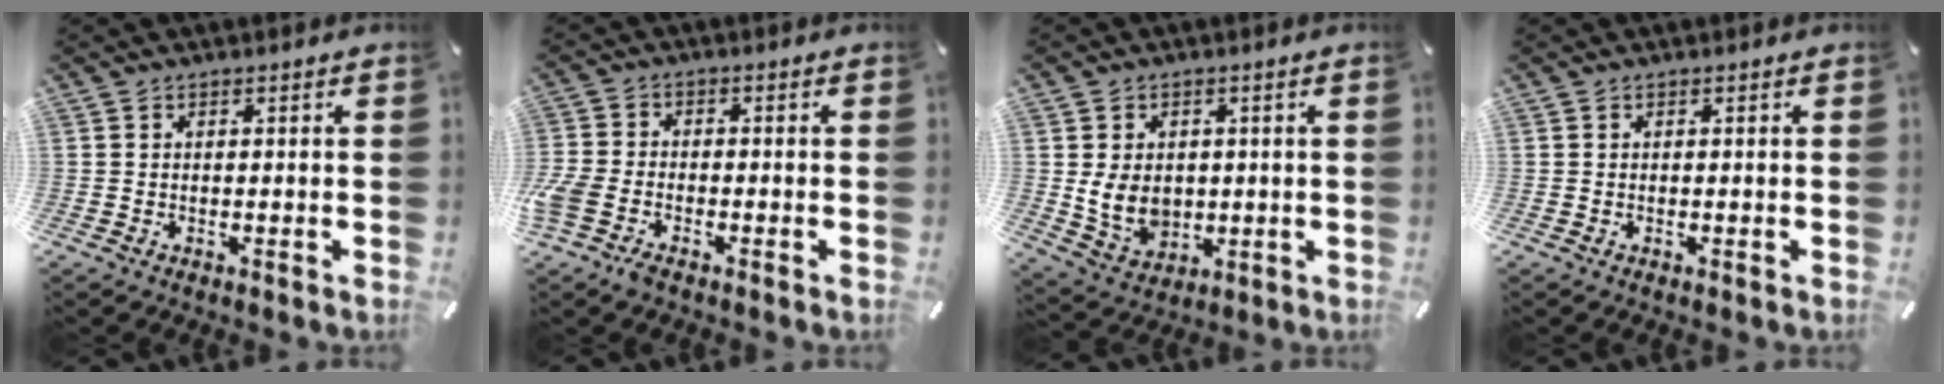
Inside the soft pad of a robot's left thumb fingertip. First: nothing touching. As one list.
[{"total": 5.5, "force": [-3.4, 3.2, 2.9], "torque": [-0.078, 0.010, -0.069]}, {"total": 8.1, "force": [0.3, 6.6, 4.6], "torque": [-0.093, -0.002, 0.005]}, {"total": 0.0}]